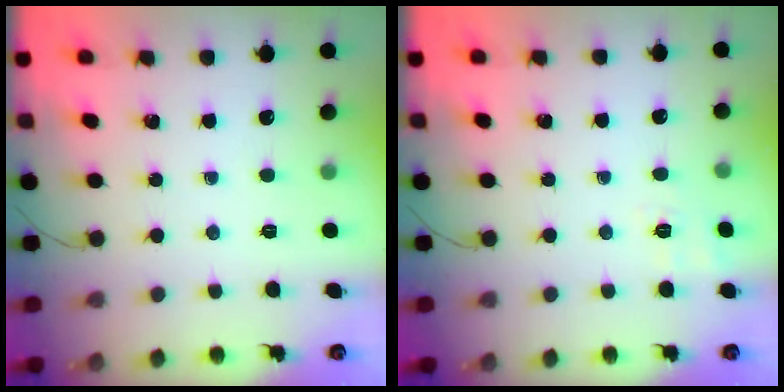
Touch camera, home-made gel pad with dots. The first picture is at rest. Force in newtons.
{"total": 2.4, "press": 1.3, "slide": 2.1}